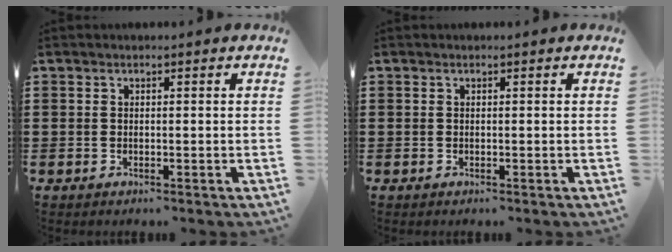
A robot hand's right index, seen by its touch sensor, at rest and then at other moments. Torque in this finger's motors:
{"motor_torque": [1.20, 0.94, 0.00, 0.00]}